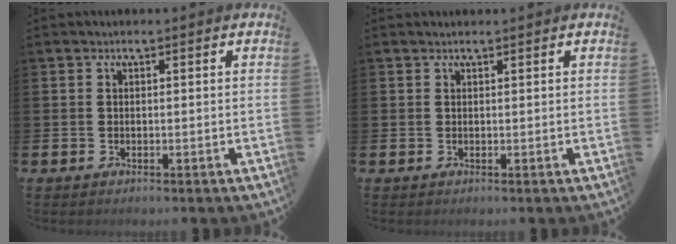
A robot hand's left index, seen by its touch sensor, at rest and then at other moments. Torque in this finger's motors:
{"motor_torque": [0.23, -1.63, -0.10, -0.02]}